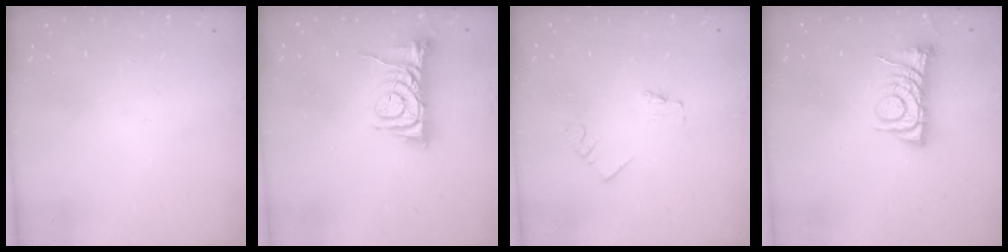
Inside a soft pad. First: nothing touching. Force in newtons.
{"total": 8.0, "press": 8.0, "slide": 0.1}
{"total": 0.0}
{"total": 8.0, "press": 7.9, "slide": 1.1}